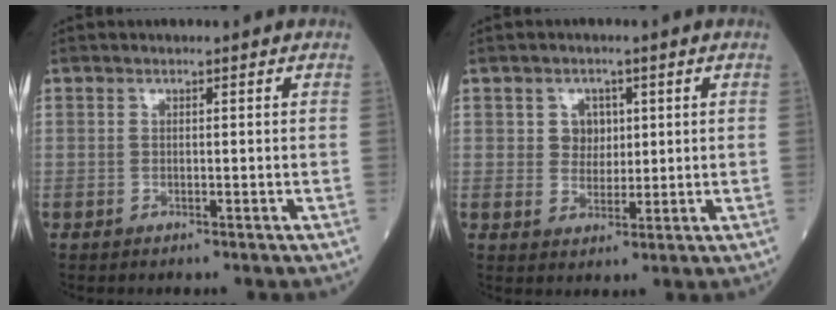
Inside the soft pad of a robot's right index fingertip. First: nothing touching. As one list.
[{"total": 3.5, "force": [1.1, 3.0, 1.4], "torque": [-0.016, 0.005, 0.017]}]